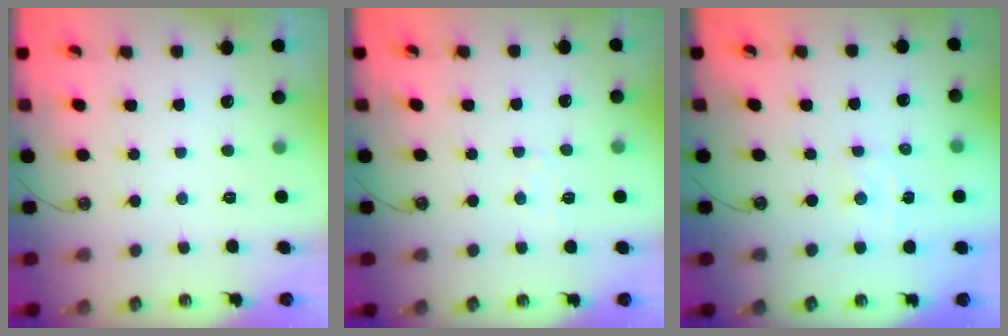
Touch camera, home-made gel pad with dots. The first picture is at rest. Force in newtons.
{"total": 3.4, "press": 3.3, "slide": 0.5}
{"total": 2.0, "press": 1.9, "slide": 0.3}